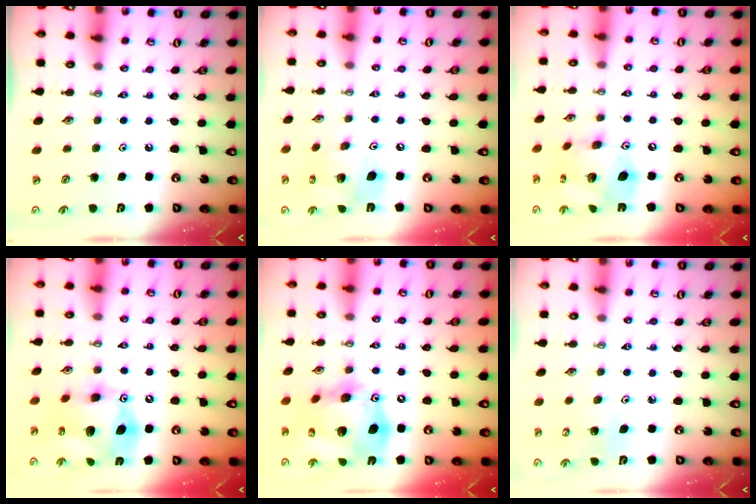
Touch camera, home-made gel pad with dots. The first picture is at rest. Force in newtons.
{"total": 15.6, "press": 15.3, "slide": 2.8}
{"total": 16.5, "press": 16.4, "slide": 1.8}
{"total": 15.1, "press": 15.0, "slide": 1.5}
{"total": 22.1, "press": 21.8, "slide": 3.5}
{"total": 3.5, "press": 3.5, "slide": 0.3}